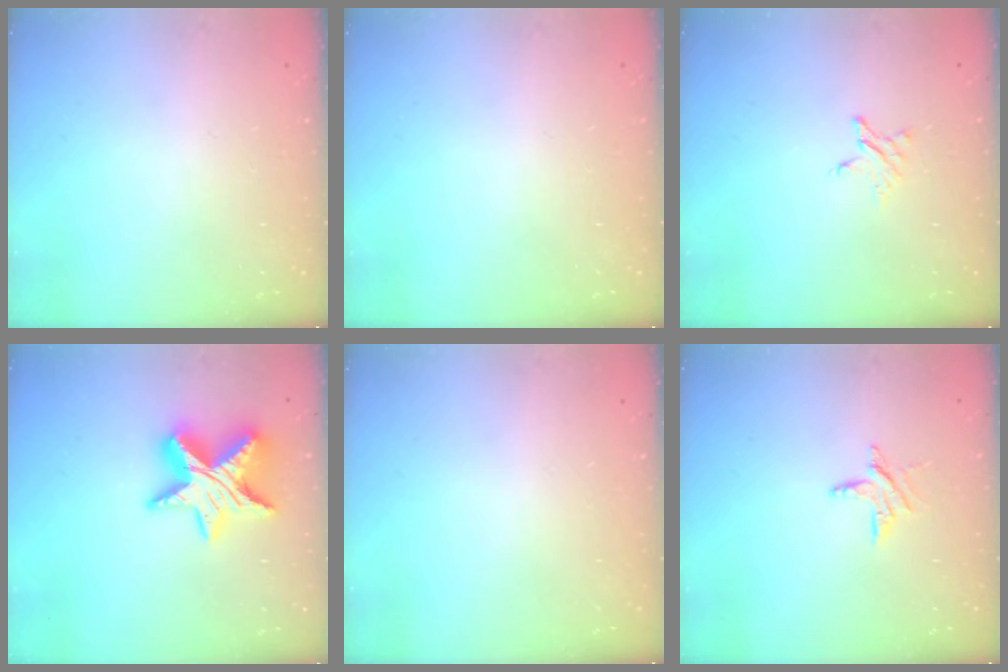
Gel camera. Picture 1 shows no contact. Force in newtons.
{"total": 0.0}
{"total": 2.8, "press": 2.8, "slide": 0.3}
{"total": 14.5, "press": 14.4, "slide": 1.0}
{"total": 0.0}
{"total": 6.5, "press": 6.5, "slide": 0.7}